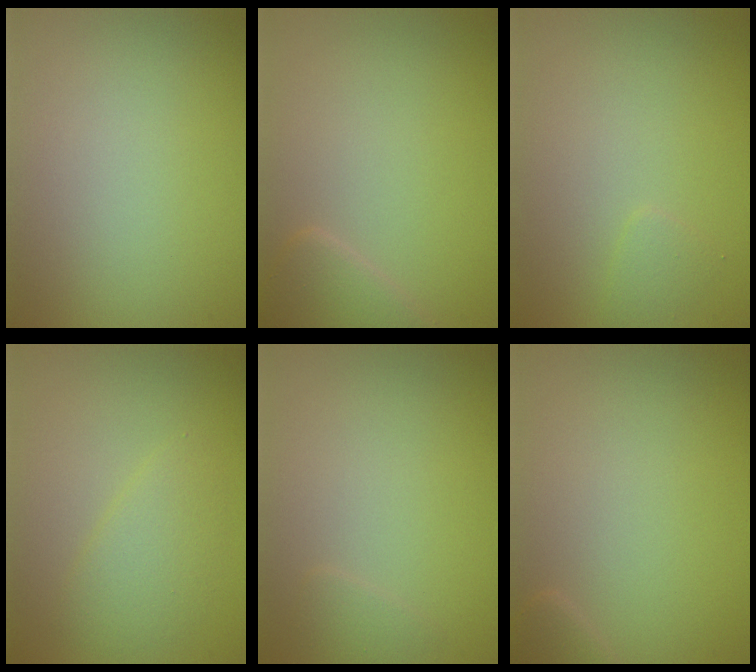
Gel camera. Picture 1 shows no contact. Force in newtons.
{"total": 2.2, "press": 2.1, "slide": 0.2}
{"total": 0.7, "press": 0.7, "slide": 0.0}
{"total": 2.3, "press": 2.3, "slide": 0.1}
{"total": 0.8, "press": 0.8, "slide": 0.1}
{"total": 1.0, "press": 1.0, "slide": 0.1}